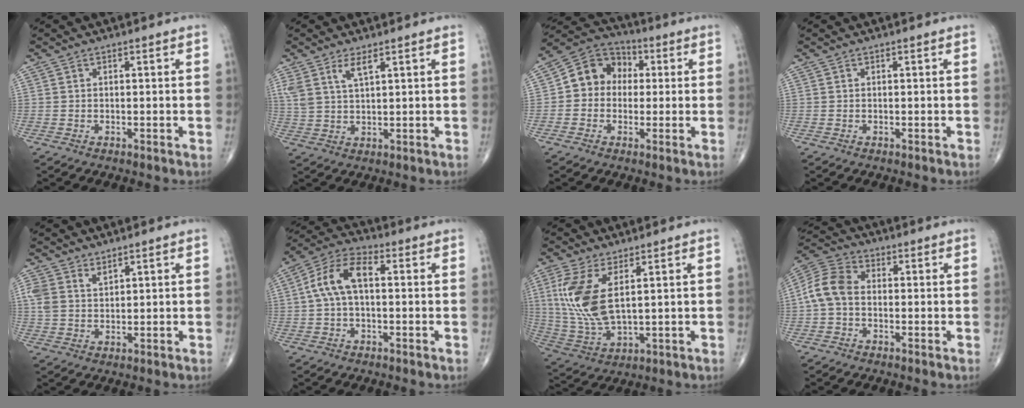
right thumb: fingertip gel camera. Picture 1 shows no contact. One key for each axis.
{"total": 4.7, "fx": 2.8, "fy": 1.5, "fz": 3.5, "tx": -0.076, "ty": -0.012, "tz": 0.063}
{"total": 10.0, "fx": 0.7, "fy": 8.6, "fz": 5.1, "tx": -0.057, "ty": 0.029, "tz": -0.004}
{"total": 0.0}
{"total": 4.5, "fx": 2.8, "fy": 2.5, "fz": 2.5, "tx": -0.043, "ty": -0.010, "tz": 0.062}
{"total": 9.4, "fx": 0.7, "fy": 4.9, "fz": 7.9, "tx": -0.162, "ty": 0.033, "tz": 0.006}
{"total": 12.5, "fx": 3.3, "fy": 5.3, "fz": 10.8, "tx": -0.247, "ty": -0.016, "tz": 0.080}
{"total": 8.0, "fx": -0.6, "fy": 5.7, "fz": 5.7, "tx": -0.113, "ty": 0.024, "tz": -0.025}